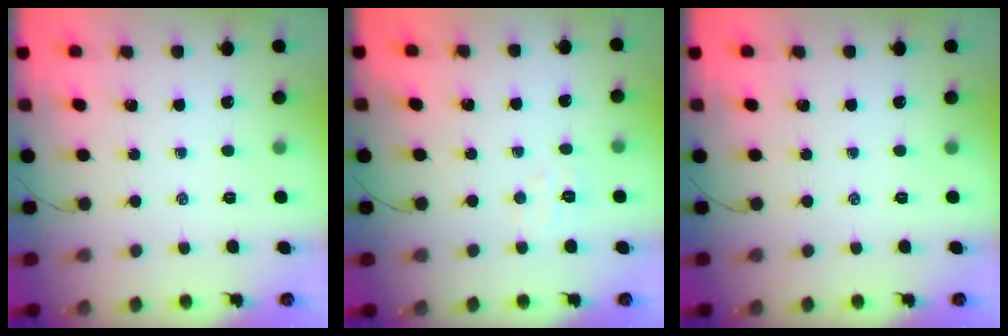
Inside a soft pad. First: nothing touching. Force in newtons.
{"total": 4.1, "press": 4.0, "slide": 0.8}
{"total": 0.0}